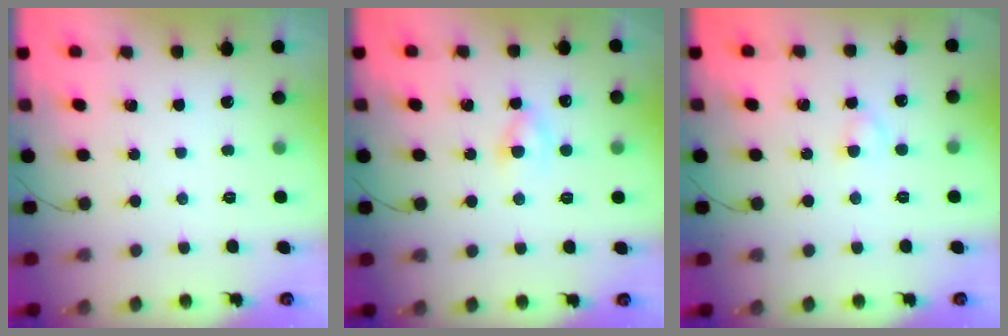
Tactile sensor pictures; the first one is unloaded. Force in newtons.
{"total": 3.2, "press": 3.0, "slide": 1.3}
{"total": 2.4, "press": 2.1, "slide": 1.1}